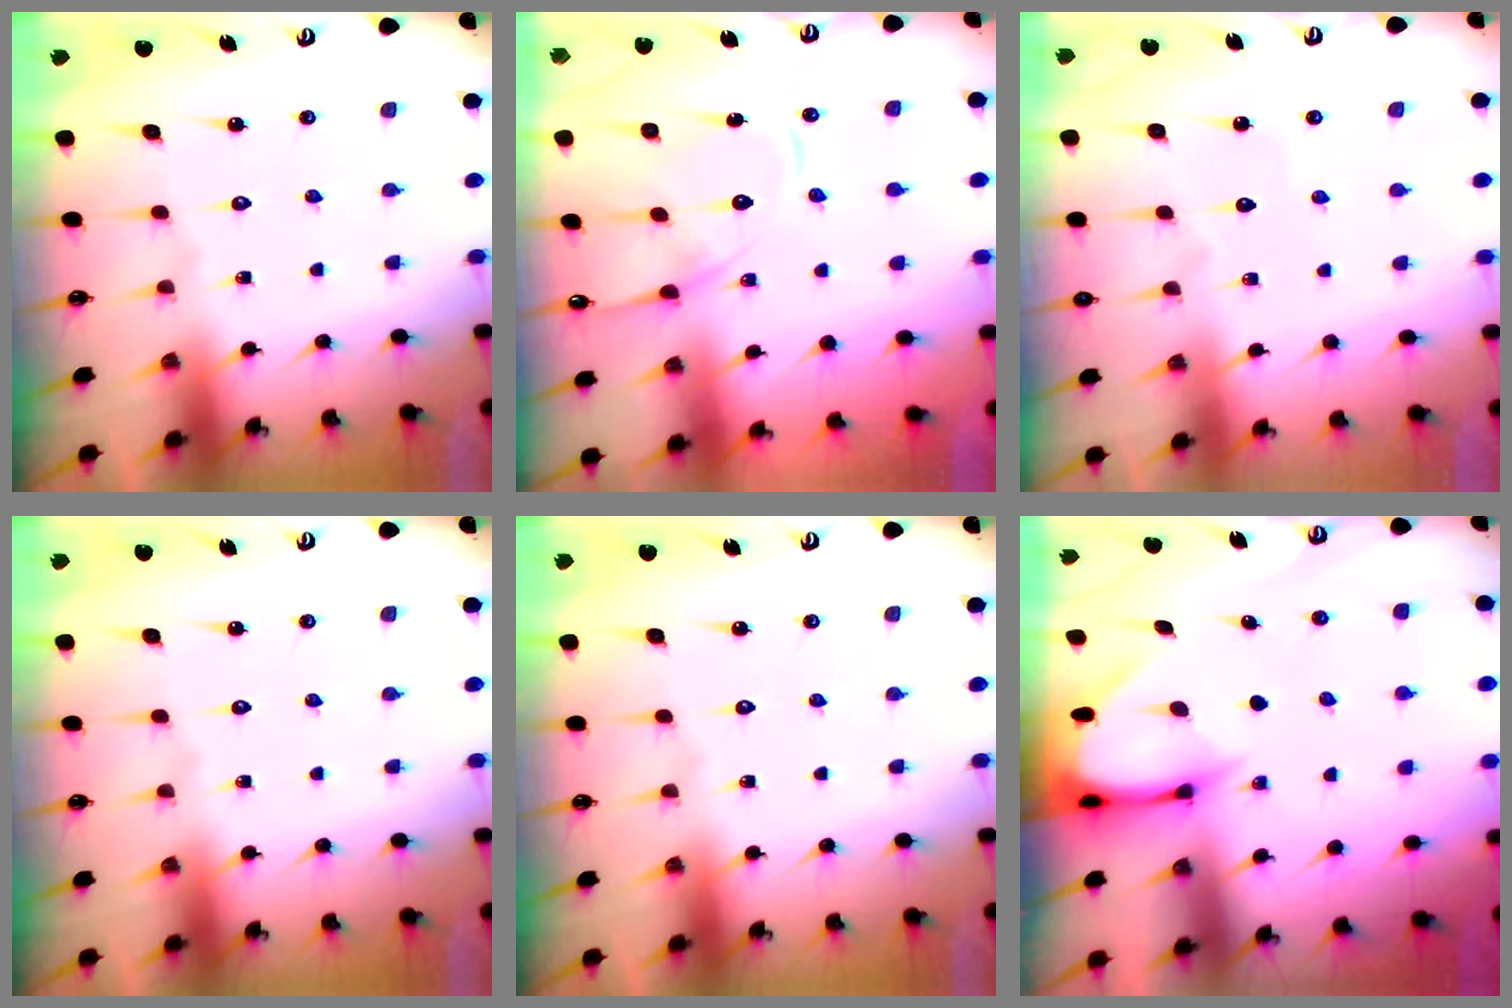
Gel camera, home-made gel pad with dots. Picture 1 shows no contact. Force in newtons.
{"total": 10.9, "press": 10.9, "slide": 0.5}
{"total": 2.1, "press": 2.1, "slide": 0.2}
{"total": 0.0}
{"total": 0.0}
{"total": 3.3, "press": 3.3, "slide": 0.4}